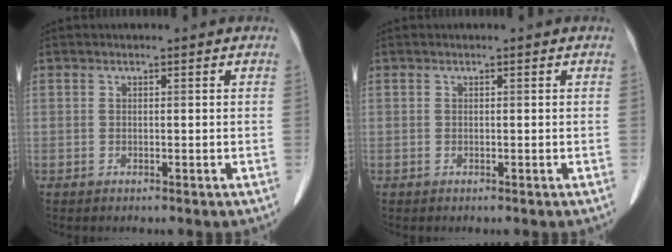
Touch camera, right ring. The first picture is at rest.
{"total": 0.0}